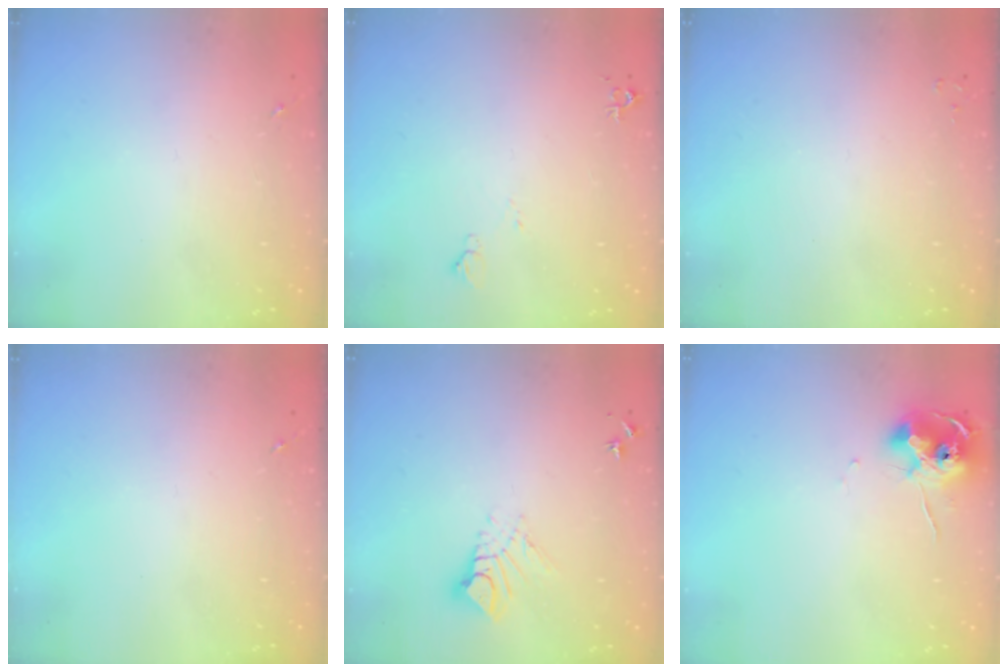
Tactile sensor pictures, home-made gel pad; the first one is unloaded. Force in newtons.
{"total": 5.2, "press": 5.1, "slide": 1.1}
{"total": 2.0, "press": 2.0, "slide": 0.3}
{"total": 0.0}
{"total": 9.1, "press": 9.0, "slide": 1.0}
{"total": 10.4, "press": 10.3, "slide": 0.7}